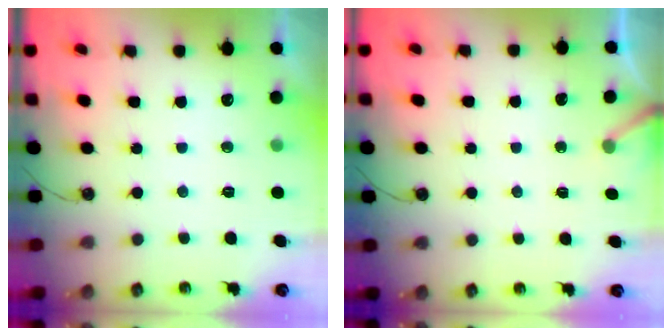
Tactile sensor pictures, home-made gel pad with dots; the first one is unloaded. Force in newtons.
{"total": 2.5, "press": 2.5, "slide": 0.1}